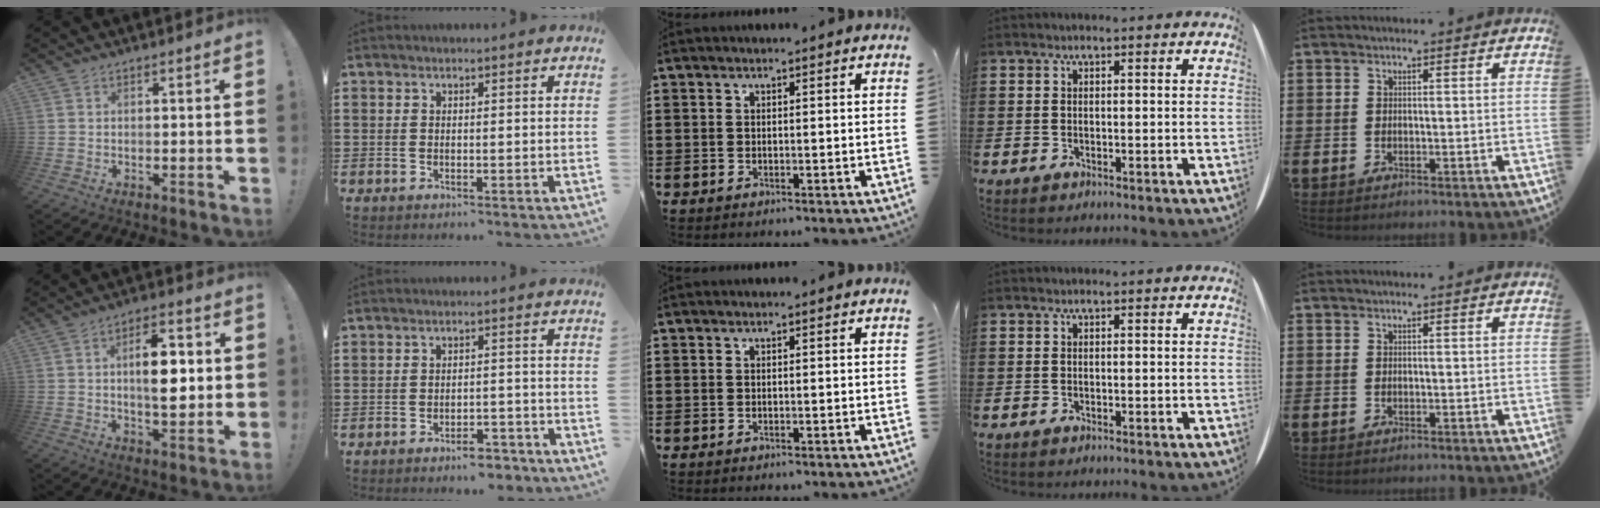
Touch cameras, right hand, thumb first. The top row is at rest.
{"thumb": {"total": 10.7, "force": [0.8, 5.5, 9.2], "torque": [-0.131, 0.001, 0.009]}, "index": {"total": 4.0, "force": [-3.7, 0.8, 1.3], "torque": [-0.021, 0.007, -0.073]}}